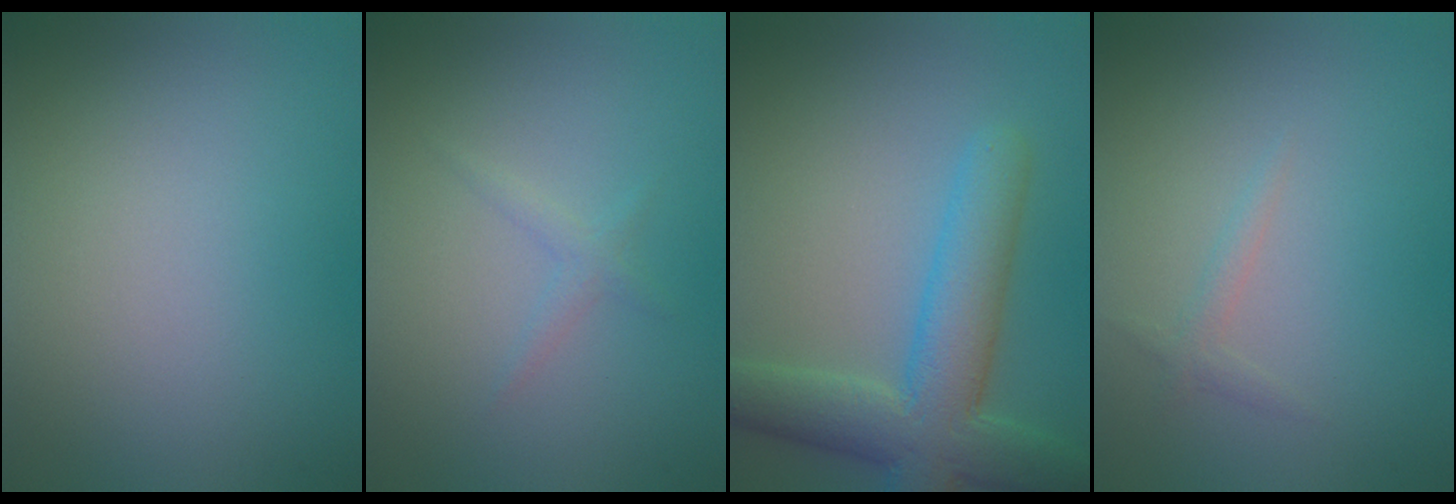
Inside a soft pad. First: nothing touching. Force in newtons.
{"total": 0.9, "press": 0.9, "slide": 0.0}
{"total": 7.3, "press": 7.2, "slide": 0.4}
{"total": 0.9, "press": 0.9, "slide": 0.1}